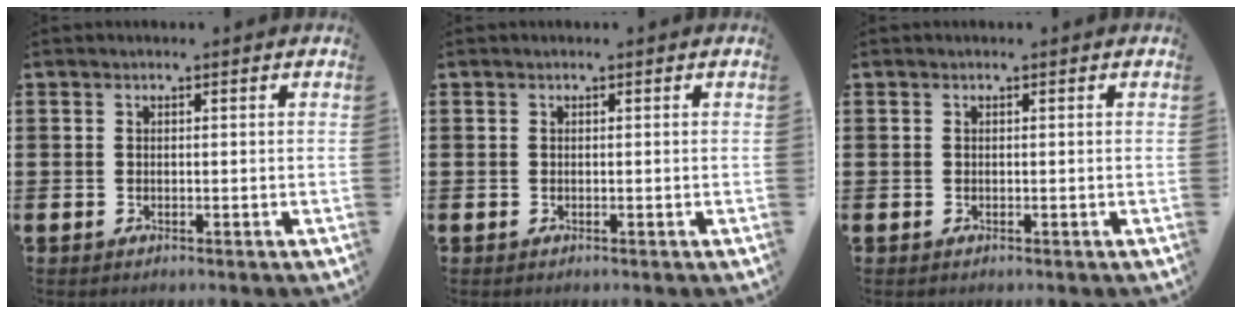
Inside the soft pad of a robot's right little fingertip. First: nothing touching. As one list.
[{"total": 0.0}, {"total": 0.0}]